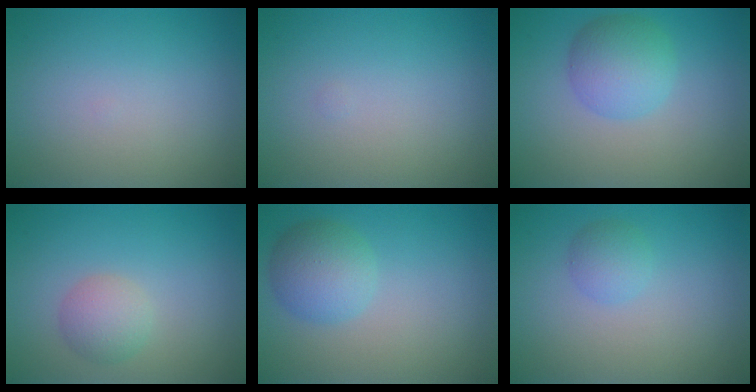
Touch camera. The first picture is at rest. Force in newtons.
{"total": 0.0}
{"total": 4.0, "press": 4.0, "slide": 0.1}
{"total": 2.3, "press": 2.3, "slide": 0.1}
{"total": 3.7, "press": 3.7, "slide": 0.2}
{"total": 1.7, "press": 1.7, "slide": 0.0}